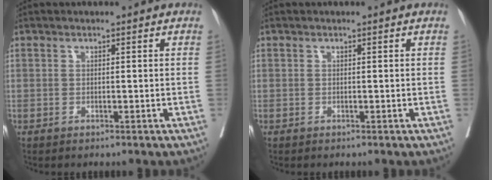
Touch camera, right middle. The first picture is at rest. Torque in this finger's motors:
{"motor_torque": [0.42, -0.36, -0.01, 0.00]}